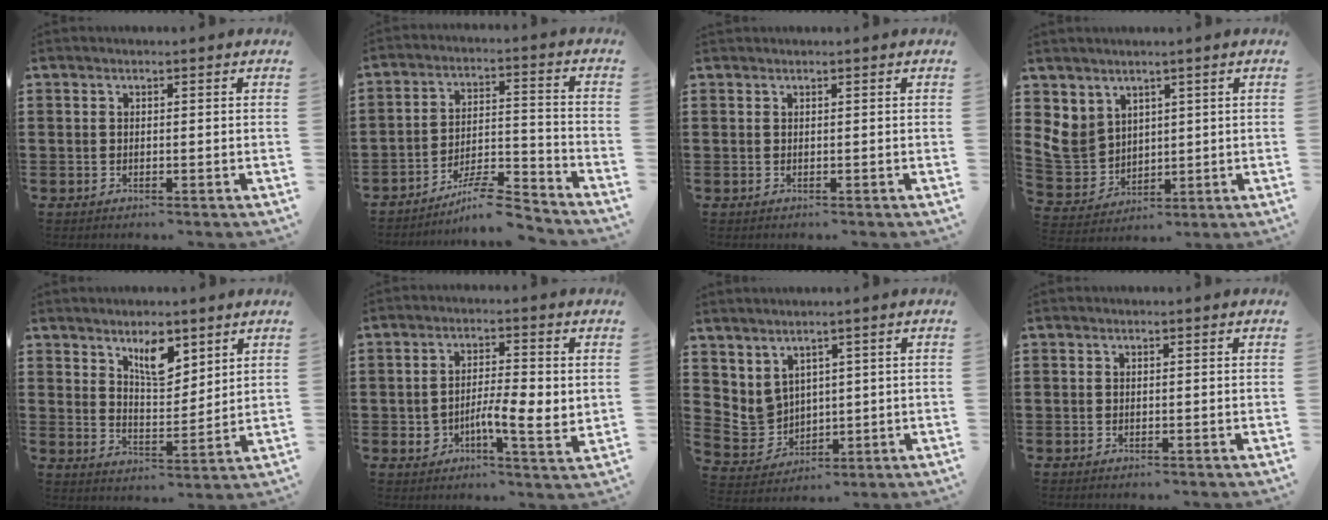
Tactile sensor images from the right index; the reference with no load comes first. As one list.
[{"total": 8.2, "force": [-7.3, 1.0, 3.7], "torque": [-0.058, 0.013, -0.137]}, {"total": 0.0}, {"total": 6.4, "force": [2.8, 5.5, 1.7], "torque": [-0.080, -0.003, 0.052]}, {"total": 6.7, "force": [4.6, 2.7, 4.0], "torque": [-0.065, -0.011, 0.078]}, {"total": 6.2, "force": [-1.2, 2.7, 5.4], "torque": [-0.090, 0.007, -0.024]}, {"total": 4.3, "force": [2.6, 3.4, 0.8], "torque": [-0.051, -0.015, 0.050]}, {"total": 0.0}]